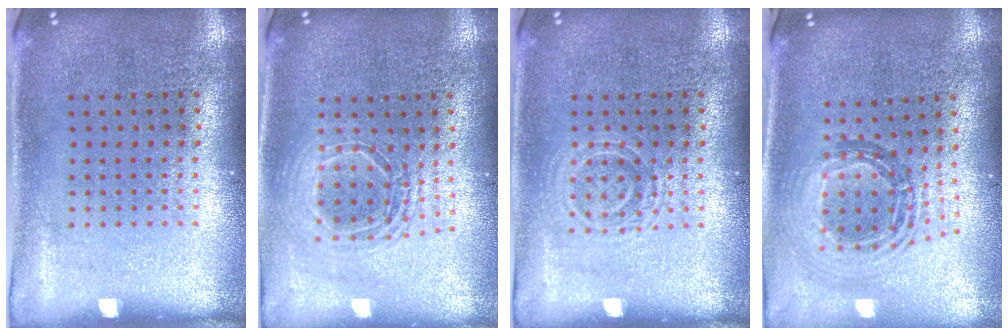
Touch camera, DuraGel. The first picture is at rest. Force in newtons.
{"total": 1.7, "press": 1.4, "slide": 0.9}
{"total": 1.7, "press": 1.7, "slide": 0.4}
{"total": 1.1, "press": 1.1, "slide": 0.4}